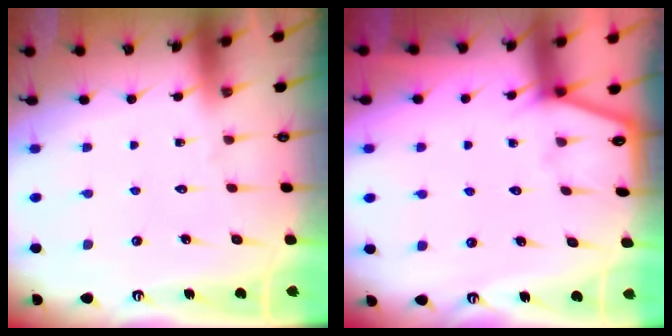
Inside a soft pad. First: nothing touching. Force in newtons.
{"total": 2.4, "press": 2.4, "slide": 0.4}